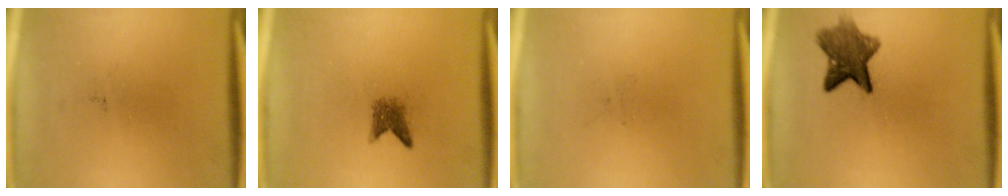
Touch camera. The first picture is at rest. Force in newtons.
{"total": 2.3}
{"total": 0.0}
{"total": 7.2}